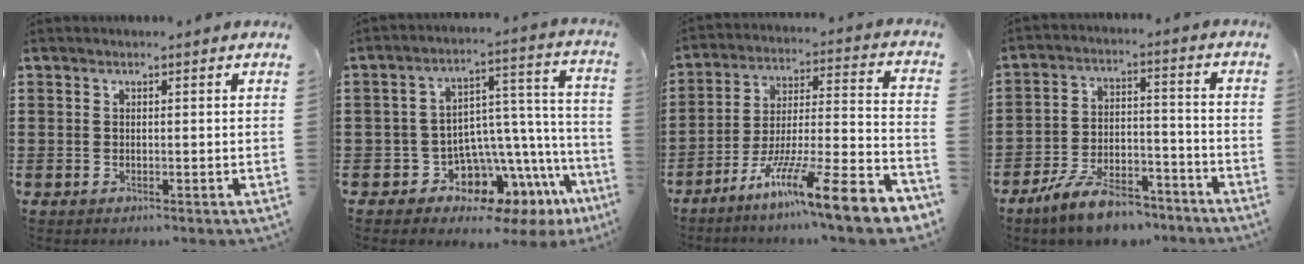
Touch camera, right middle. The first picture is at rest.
{"total": 5.5, "force": [-4.6, 2.9, 0.9], "torque": [-0.034, -0.032, -0.090]}
{"total": 13.0, "force": [-9.5, 0.6, 8.9], "torque": [-0.136, 0.012, -0.173]}
{"total": 9.6, "force": [-8.2, 2.4, 4.2], "torque": [-0.080, 0.028, -0.158]}